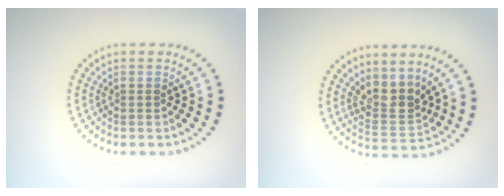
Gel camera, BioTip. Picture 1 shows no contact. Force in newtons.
{"total": 3.2, "press": 2.5, "slide": 2.0}